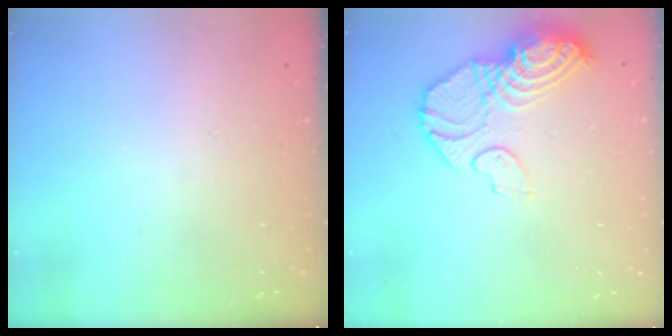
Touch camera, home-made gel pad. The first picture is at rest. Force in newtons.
{"total": 13.2, "press": 13.1, "slide": 1.4}